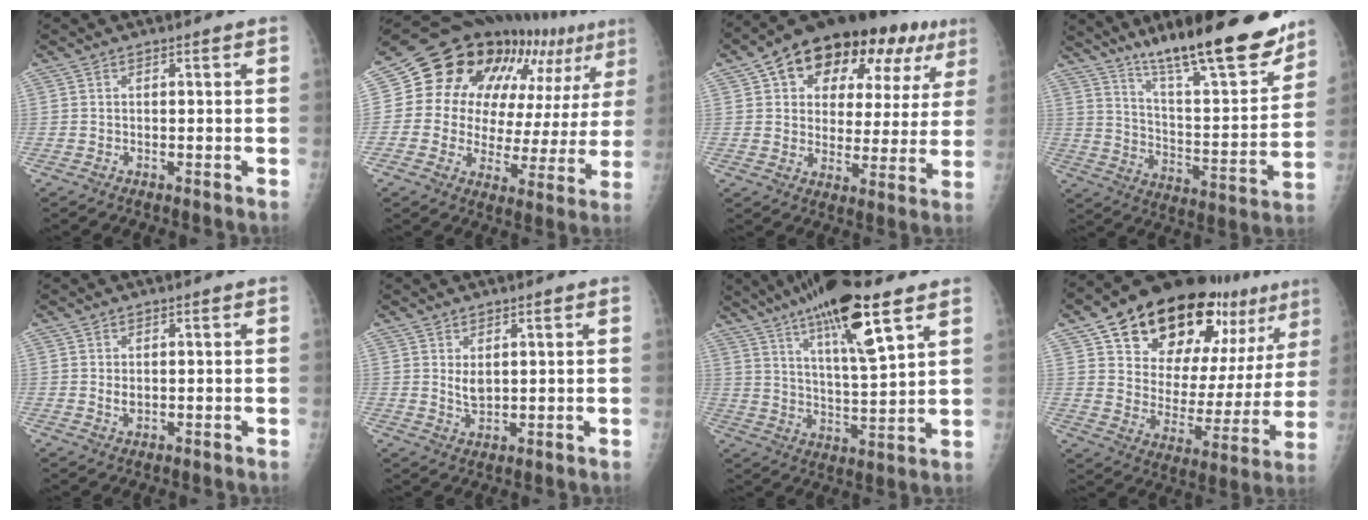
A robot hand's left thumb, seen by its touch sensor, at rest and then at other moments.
{"total": 23.9, "force": [11.7, 12.4, 16.7], "torque": [-0.208, 0.001, 0.169]}
{"total": 23.3, "force": [11.3, 13.0, 15.6], "torque": [-0.182, 0.015, 0.164]}
{"total": 23.1, "force": [17.0, 4.5, 14.9], "torque": [-0.202, -0.088, 0.277]}
{"total": 1.7, "force": [0.3, 1.0, 1.3], "torque": [-0.018, -0.001, 0.009]}
{"total": 3.1, "force": [1.1, 1.6, 2.4], "torque": [-0.036, -0.015, 0.026]}
{"total": 18.2, "force": [10.5, 3.9, 14.3], "torque": [-0.233, -0.040, 0.182]}
{"total": 27.7, "force": [17.7, 12.9, 17.0], "torque": [-0.212, -0.057, 0.264]}